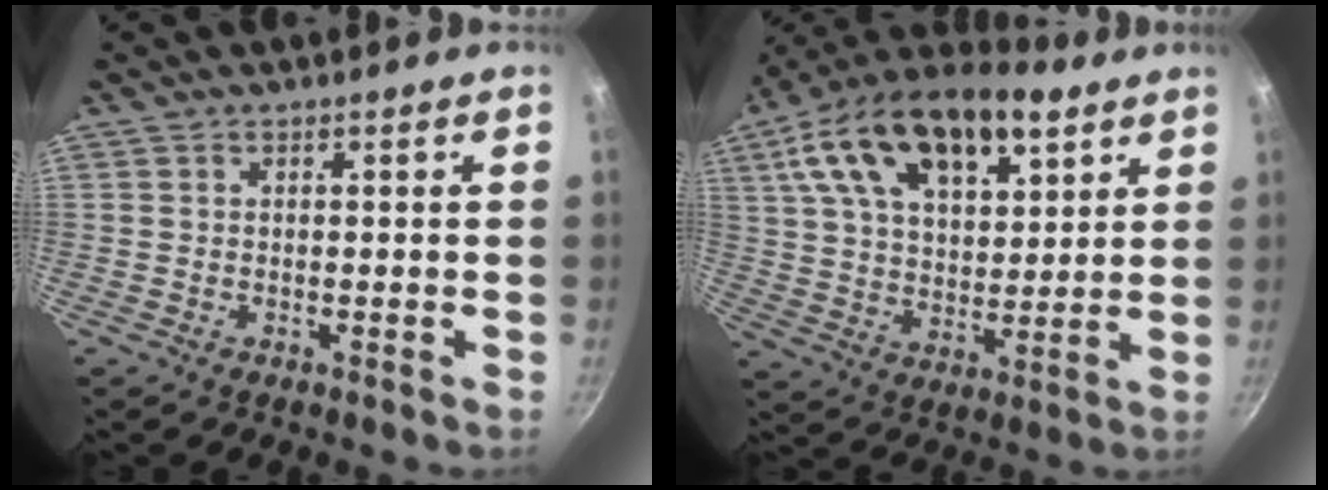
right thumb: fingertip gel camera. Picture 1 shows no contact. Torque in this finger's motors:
{"motor_torque": [0.00, 5.01, 1.41, 0.22, 0.55]}